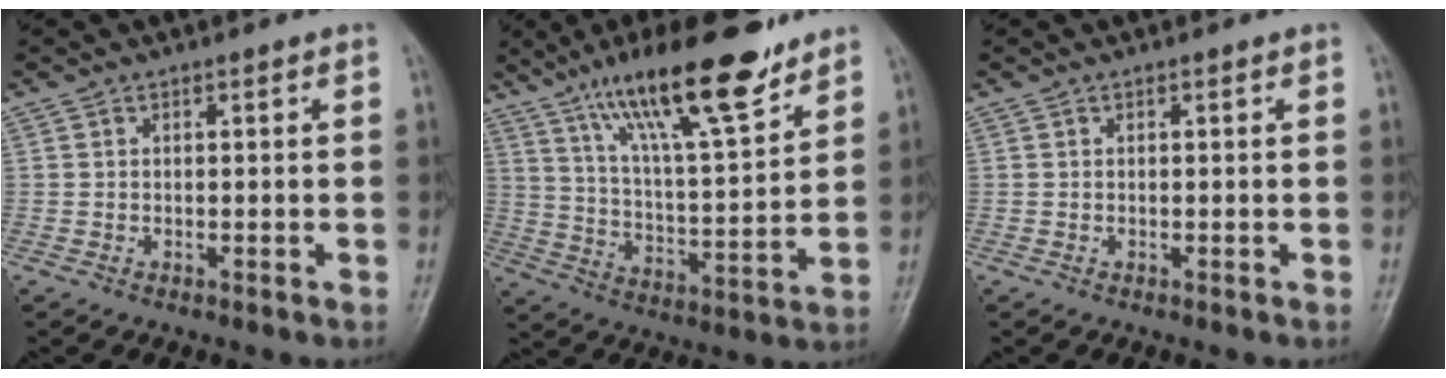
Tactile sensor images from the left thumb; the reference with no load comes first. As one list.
[{"total": 19.9, "force": [13.6, 4.5, 13.9], "torque": [-0.209, -0.059, 0.235]}, {"total": 0.0}]